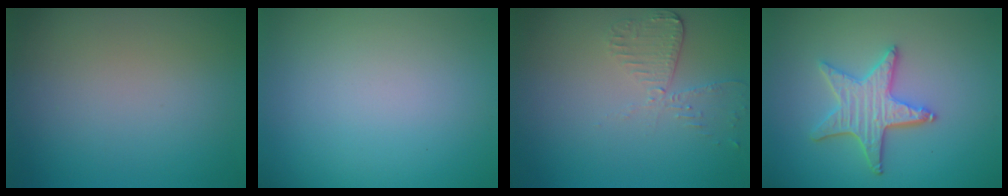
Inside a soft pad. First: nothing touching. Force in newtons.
{"total": 0.0}
{"total": 2.5, "press": 2.3, "slide": 1.2}
{"total": 4.2, "press": 3.8, "slide": 1.7}